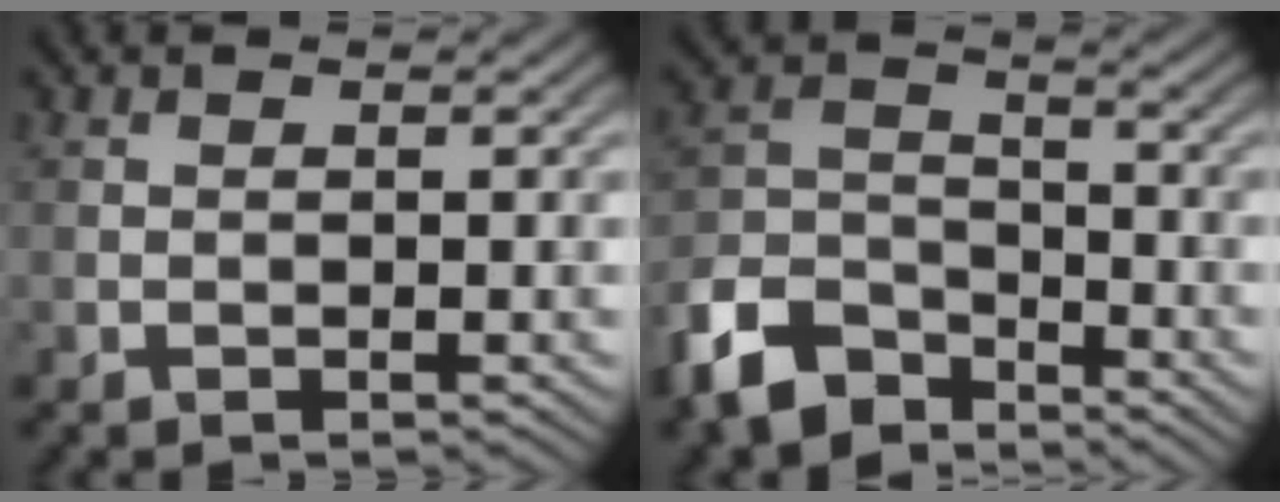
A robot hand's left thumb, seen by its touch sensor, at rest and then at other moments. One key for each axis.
{"total": 10.1, "fx": -7.4, "fy": 5.2, "fz": 4.5, "tx": -0.105, "ty": -0.012, "tz": -0.164}